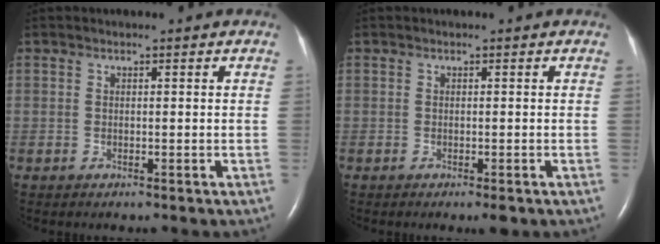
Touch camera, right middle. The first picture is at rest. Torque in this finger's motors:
{"motor_torque": [0.39, -0.26, -0.02, 0.00]}